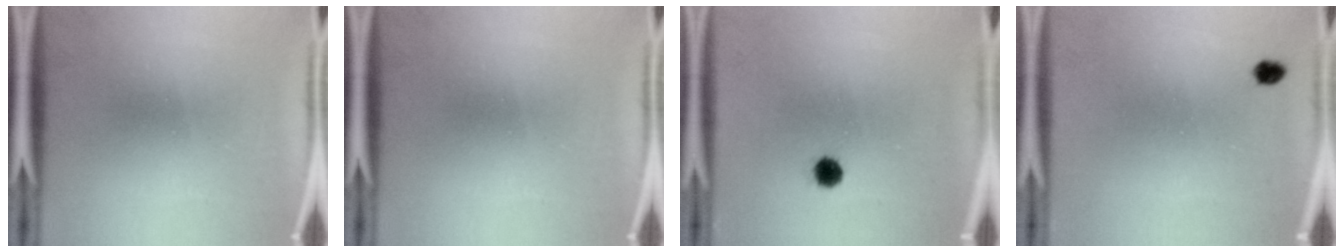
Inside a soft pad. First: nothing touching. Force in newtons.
{"total": 0.0}
{"total": 2.4}
{"total": 2.1}